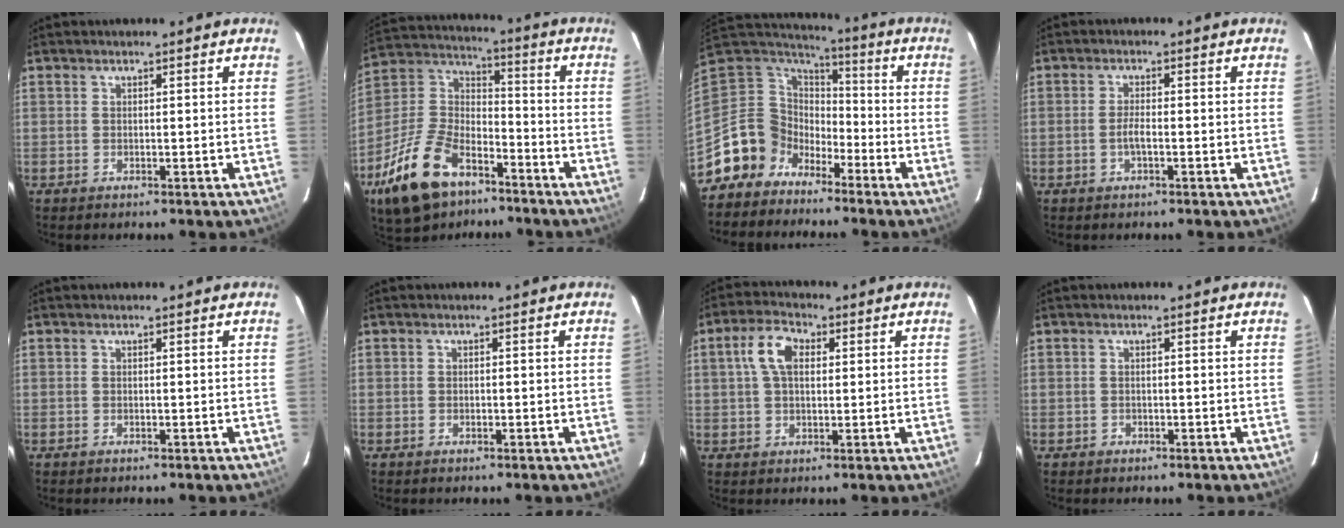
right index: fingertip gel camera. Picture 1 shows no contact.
{"total": 20.4, "force": [-12.1, 11.1, 12.1], "torque": [-0.262, 0.002, -0.214]}
{"total": 11.2, "force": [-7.5, 8.3, 0.4], "torque": [-0.037, 0.035, -0.146]}
{"total": 2.2, "force": [-0.8, 0.5, 2.0], "torque": [-0.041, 0.002, -0.017]}
{"total": 0.0}
{"total": 0.6, "force": [-0.3, 0.4, 0.4], "torque": [-0.006, 0.002, -0.005]}
{"total": 6.8, "force": [1.7, 4.0, 5.2], "torque": [-0.102, 0.022, 0.032]}
{"total": 0.9, "force": [-0.5, 0.7, -0.1], "torque": [0.003, 0.001, -0.006]}